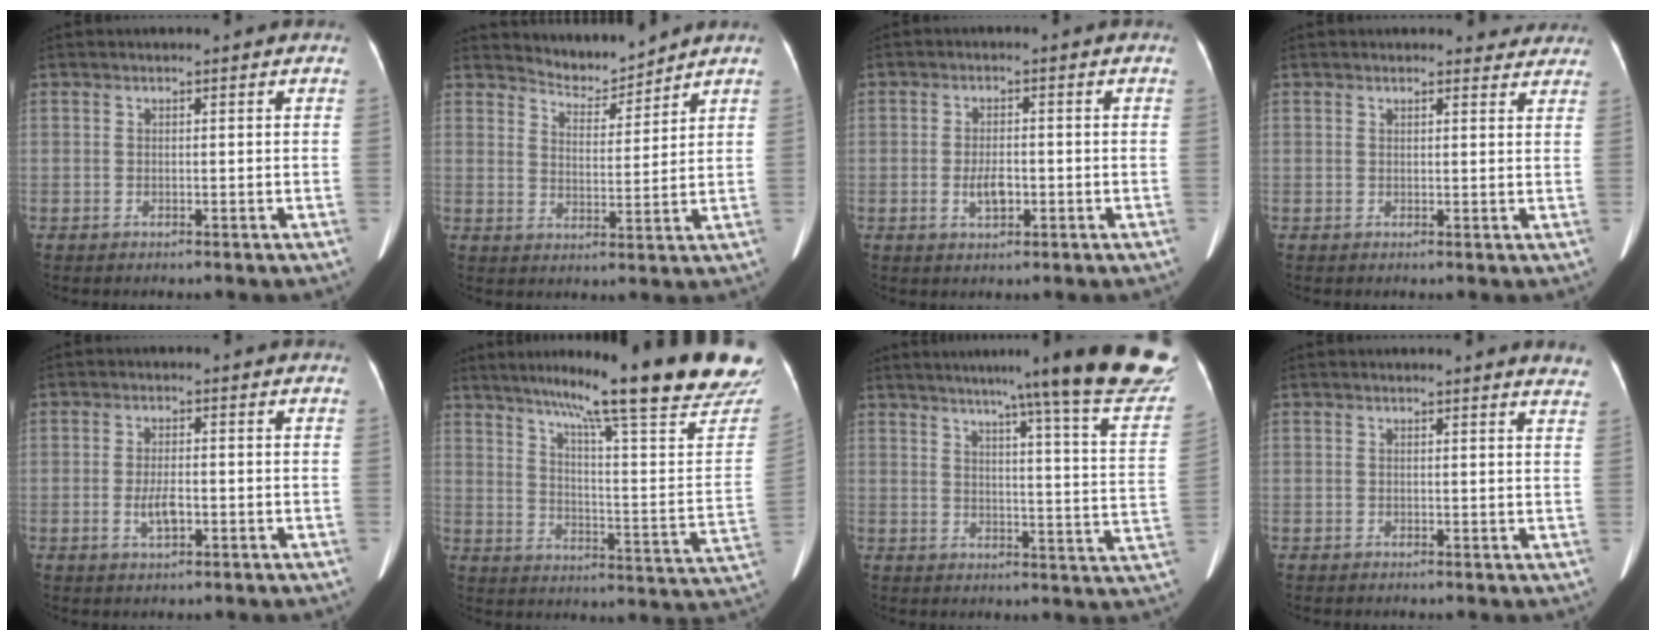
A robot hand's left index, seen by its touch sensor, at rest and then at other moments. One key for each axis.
{"total": 5.1, "fx": 5.1, "fy": 0.4, "fz": -0.3, "tx": -0.001, "ty": -0.002, "tz": 0.090}
{"total": 3.4, "fx": -1.1, "fy": 1.5, "fz": 2.8, "tx": -0.055, "ty": 0.000, "tz": -0.017}
{"total": 5.1, "fx": 4.8, "fy": 1.5, "fz": 0.5, "tx": 0.009, "ty": -0.004, "tz": 0.035}
{"total": 3.2, "fx": -1.0, "fy": 1.0, "fz": 2.9, "tx": -0.060, "ty": -0.001, "tz": -0.017}
{"total": 26.8, "fx": 21.9, "fy": 0.6, "fz": 15.4, "tx": -0.224, "ty": -0.068, "tz": 0.279}
{"total": 24.1, "fx": 21.0, "fy": -1.1, "fz": 11.8, "tx": -0.157, "ty": -0.088, "tz": 0.243}
{"total": 4.9, "fx": 4.8, "fy": 0.1, "fz": 1.2, "tx": -0.008, "ty": -0.019, "tz": 0.025}